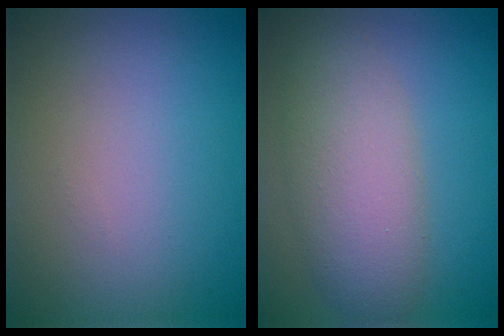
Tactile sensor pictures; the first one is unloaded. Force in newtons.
{"total": 5.6, "press": 5.6, "slide": 0.4}